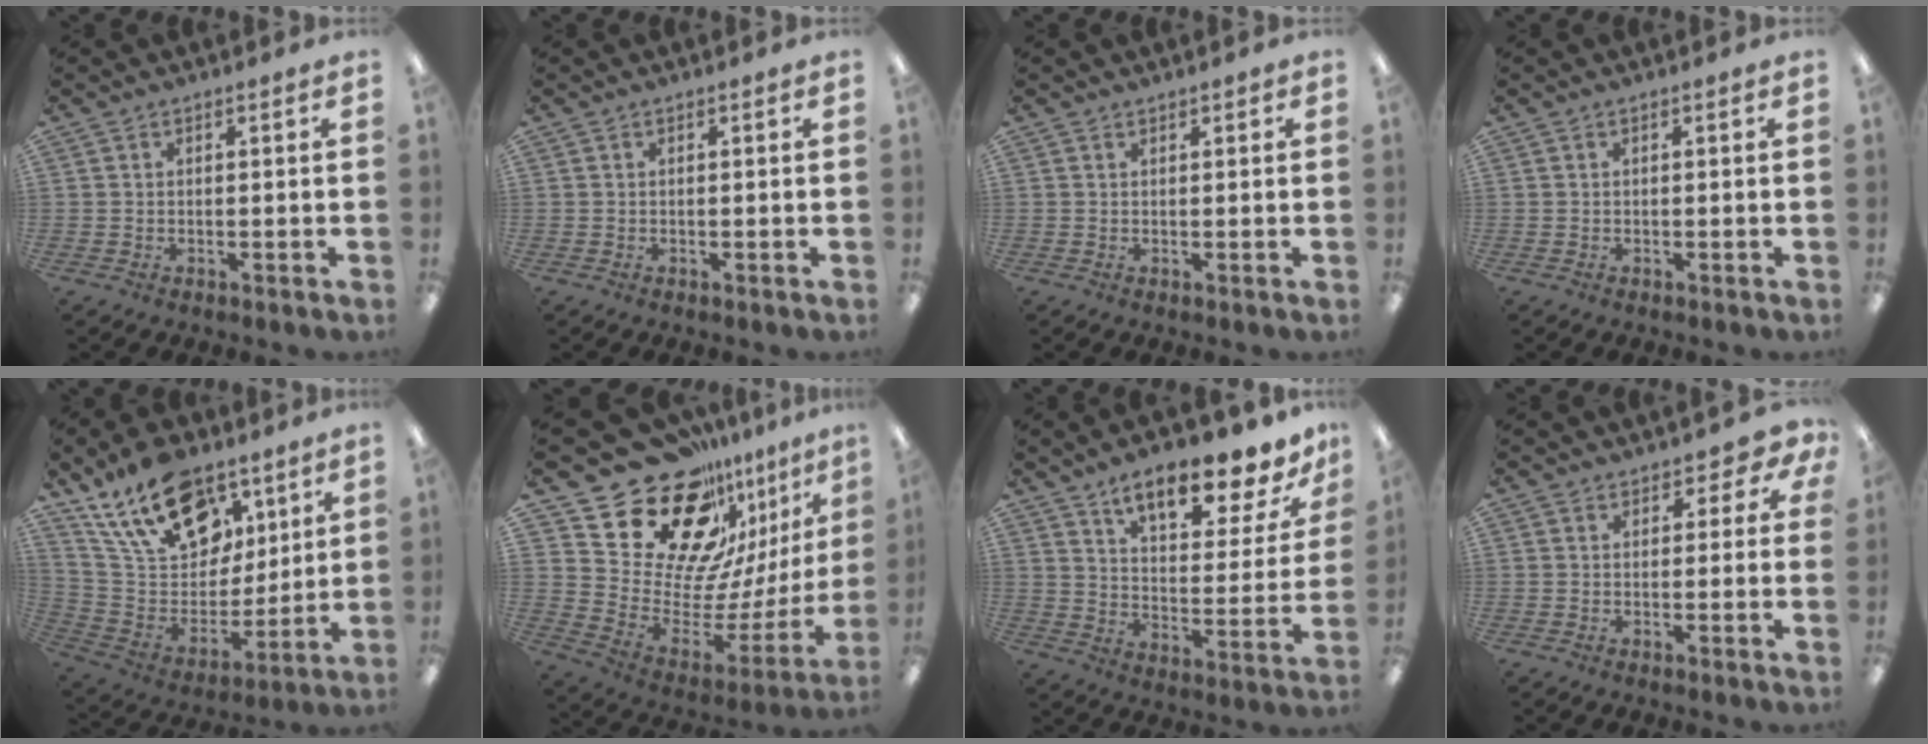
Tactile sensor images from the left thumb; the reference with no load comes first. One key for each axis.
{"total": 0.0}
{"total": 0.8, "fx": 0.8, "fy": 0.3, "fz": 0.2, "tx": -0.004, "ty": 0.000, "tz": 0.015}
{"total": 0.0}
{"total": 21.8, "fx": 13.3, "fy": 13.1, "fz": 11.3, "tx": -0.198, "ty": -0.061, "tz": 0.244}
{"total": 24.6, "fx": 17.0, "fy": 13.6, "fz": 11.3, "tx": -0.188, "ty": -0.138, "tz": 0.323}
{"total": 15.3, "fx": 11.6, "fy": 5.0, "fz": 8.5, "tx": -0.129, "ty": -0.072, "tz": 0.196}
{"total": 3.4, "fx": 1.9, "fy": 2.3, "fz": 1.7, "tx": -0.020, "ty": -0.003, "tz": 0.033}